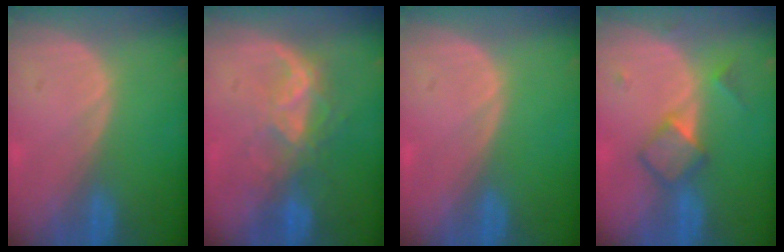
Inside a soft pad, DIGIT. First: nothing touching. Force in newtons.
{"total": 6.6, "press": 5.9, "slide": 2.8}
{"total": 0.0}
{"total": 4.8, "press": 4.6, "slide": 1.4}